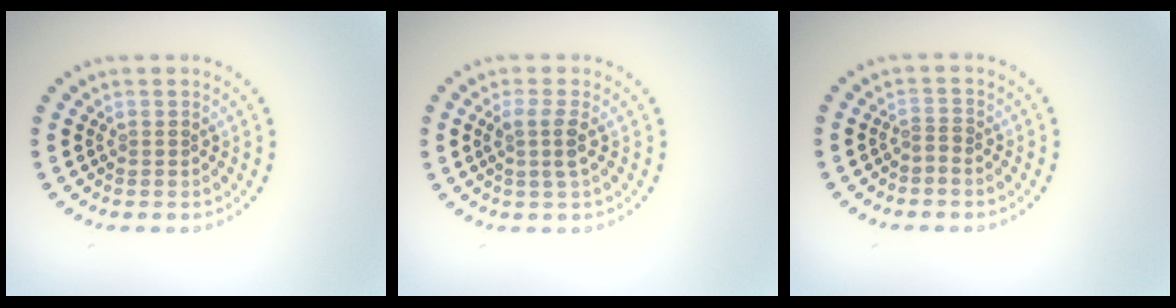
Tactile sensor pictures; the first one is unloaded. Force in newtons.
{"total": 1.9, "press": 1.6, "slide": 1.1}
{"total": 0.8, "press": 0.2, "slide": 0.7}